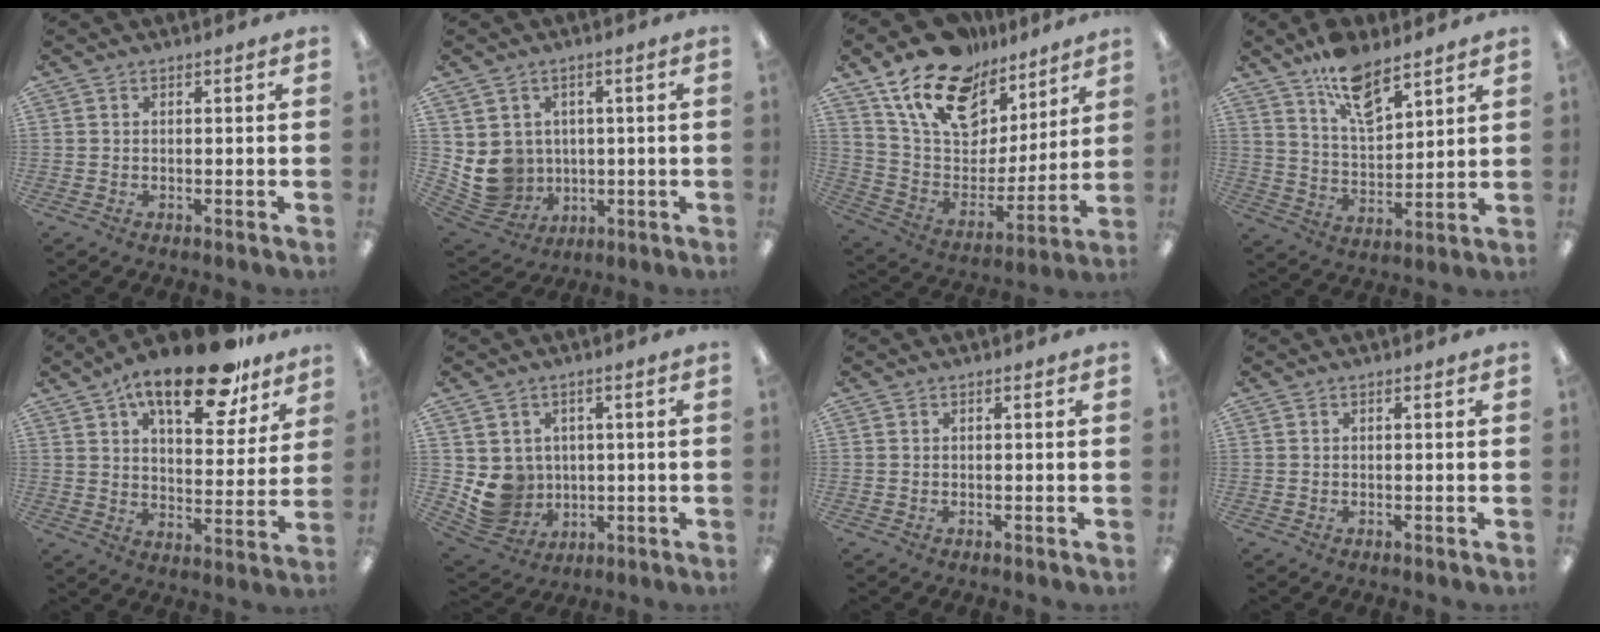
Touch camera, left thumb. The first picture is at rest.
{"total": 8.6, "force": [0.8, 8.3, 2.0], "torque": [-0.066, -0.007, 0.029]}
{"total": 19.6, "force": [13.3, 11.4, 8.8], "torque": [-0.166, -0.079, 0.243]}
{"total": 11.3, "force": [8.4, 4.4, 6.1], "torque": [-0.100, -0.046, 0.151]}
{"total": 21.6, "force": [14.4, 8.2, 13.9], "torque": [-0.218, -0.074, 0.236]}
{"total": 7.9, "force": [0.7, 7.7, 1.7], "torque": [-0.056, -0.007, 0.025]}
{"total": 0.0}
{"total": 0.0}